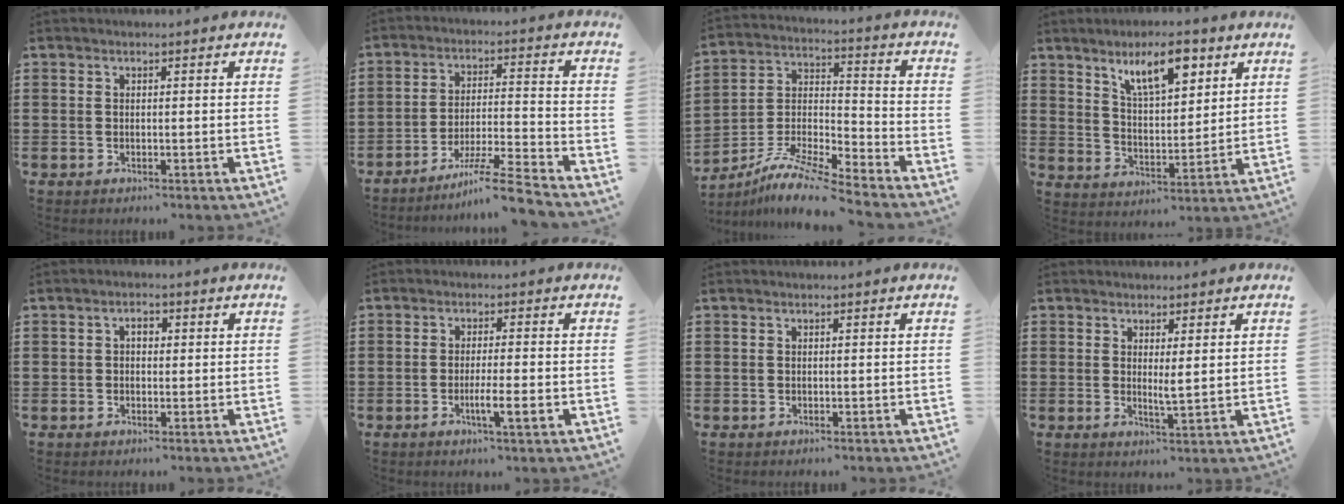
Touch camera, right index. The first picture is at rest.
{"total": 8.2, "force": [-6.8, -0.2, 4.6], "torque": [-0.086, -0.001, -0.131]}
{"total": 9.1, "force": [-8.2, 0.5, 3.9], "torque": [-0.084, 0.002, -0.168]}
{"total": 9.3, "force": [5.6, 3.3, 6.6], "torque": [-0.111, -0.010, 0.093]}
{"total": 1.8, "force": [0.1, 1.2, 1.4], "torque": [-0.030, 0.007, 0.001]}
{"total": 4.8, "force": [-1.7, 0.3, 4.5], "torque": [-0.072, -0.010, -0.028]}
{"total": 0.0}
{"total": 2.4, "force": [1.1, 0.0, 2.1], "torque": [-0.037, -0.008, 0.018]}